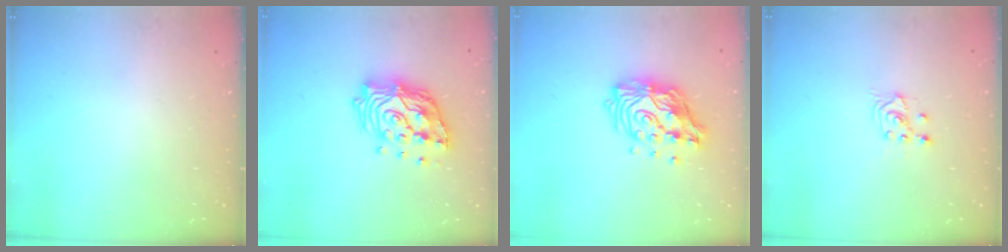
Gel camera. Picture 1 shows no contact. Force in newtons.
{"total": 17.0, "press": 16.8, "slide": 2.2}
{"total": 15.3, "press": 15.2, "slide": 1.2}
{"total": 2.5, "press": 2.4, "slide": 0.7}